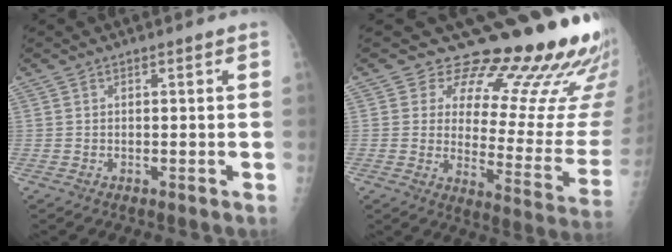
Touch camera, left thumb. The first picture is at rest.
{"total": 22.6, "force": [18.2, 8.5, 10.5], "torque": [-0.093, -0.140, 0.221]}